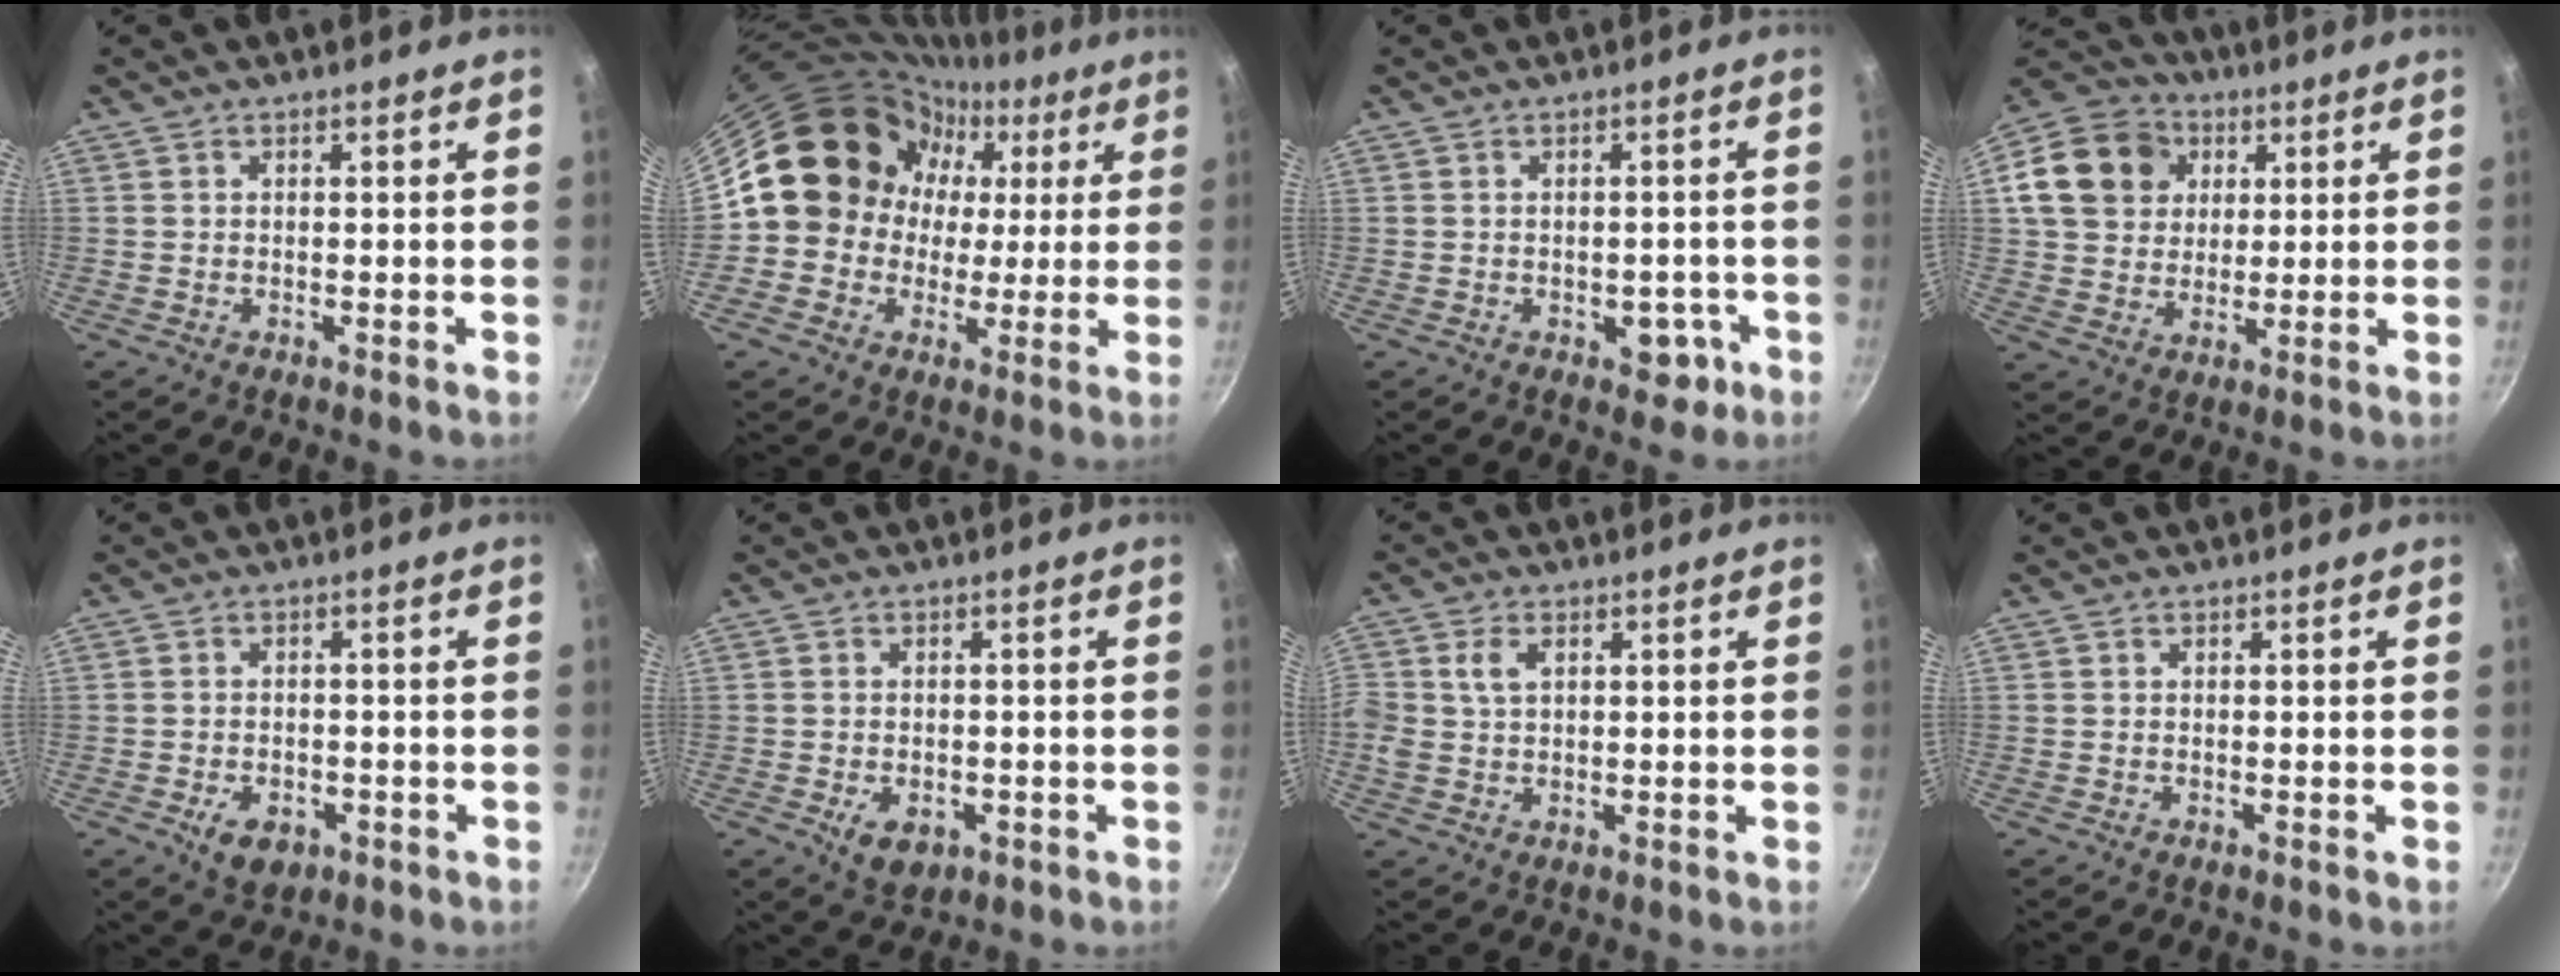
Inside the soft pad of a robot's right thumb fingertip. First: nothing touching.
{"total": 16.9, "force": [2.1, 15.3, 6.9], "torque": [-0.073, 0.029, 0.025]}
{"total": 4.6, "force": [-1.7, 3.1, 2.9], "torque": [-0.009, 0.016, -0.013]}
{"total": 16.1, "force": [4.3, 13.5, 7.6], "torque": [-0.132, 0.018, 0.070]}
{"total": 5.9, "force": [-2.3, 3.9, 3.6], "torque": [-0.045, 0.010, -0.028]}
{"total": 5.5, "force": [-1.8, 3.8, 3.6], "torque": [-0.044, 0.004, -0.019]}
{"total": 4.6, "force": [1.2, 3.2, 3.0], "torque": [-0.055, 0.003, 0.020]}
{"total": 0.0}